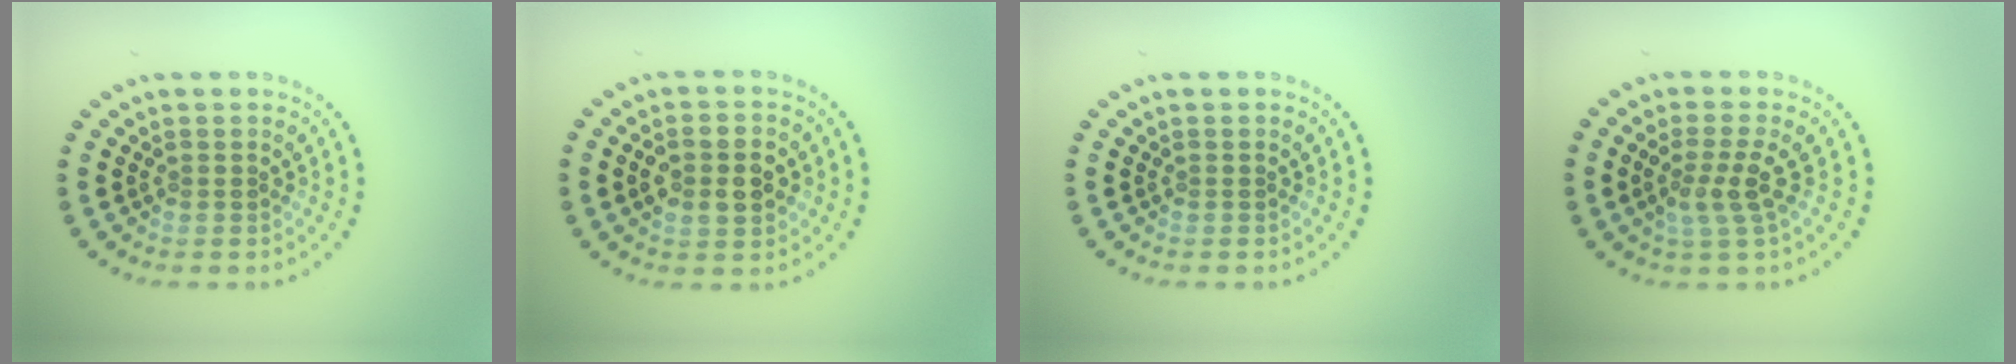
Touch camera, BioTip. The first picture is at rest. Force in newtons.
{"total": 3.7, "press": 3.7, "slide": 0.1}
{"total": 0.0}
{"total": 2.5, "press": 1.9, "slide": 1.6}